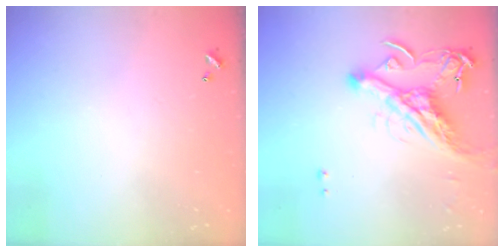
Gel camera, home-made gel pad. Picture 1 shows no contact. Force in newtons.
{"total": 11.1, "press": 10.9, "slide": 1.7}